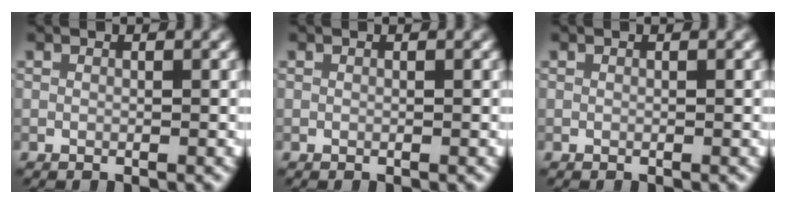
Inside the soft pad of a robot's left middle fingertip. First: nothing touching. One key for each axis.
{"total": 0.0}
{"total": 0.0}